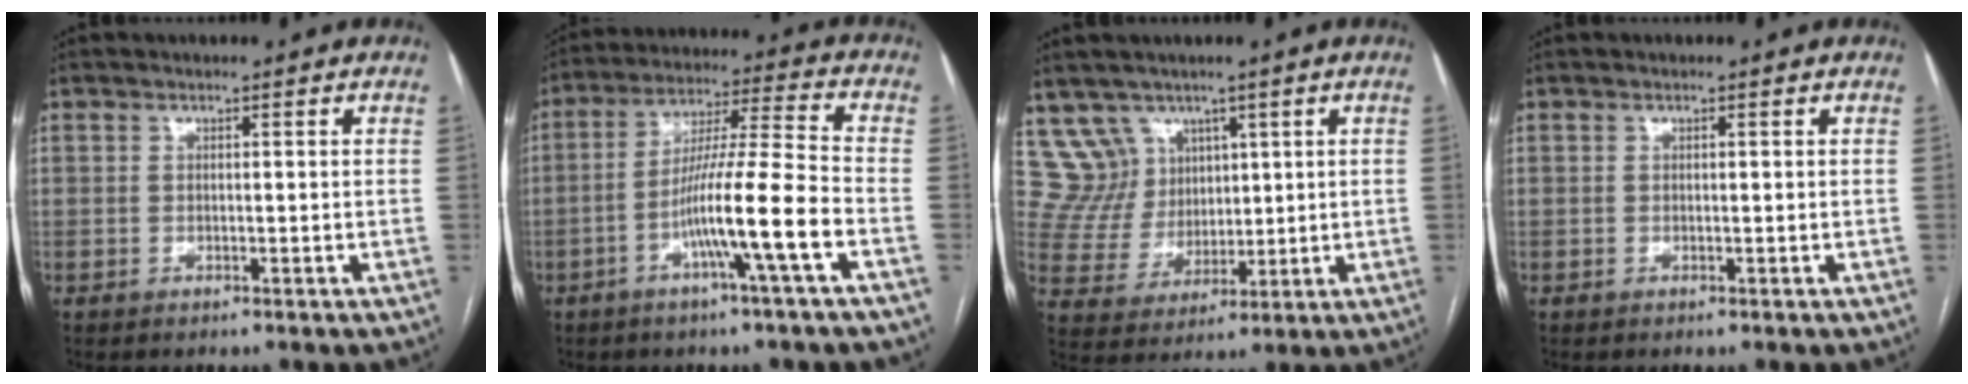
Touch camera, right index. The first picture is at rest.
{"total": 12.2, "force": [-4.7, -1.3, 11.2], "torque": [-0.203, 0.002, -0.084]}
{"total": 8.3, "force": [5.4, 6.2, -0.2], "torque": [-0.004, 0.030, 0.120]}
{"total": 0.0}